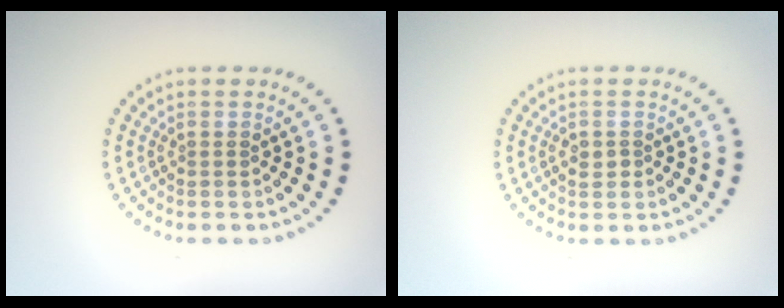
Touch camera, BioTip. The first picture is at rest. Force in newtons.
{"total": 1.2, "press": 1.2, "slide": 0.4}